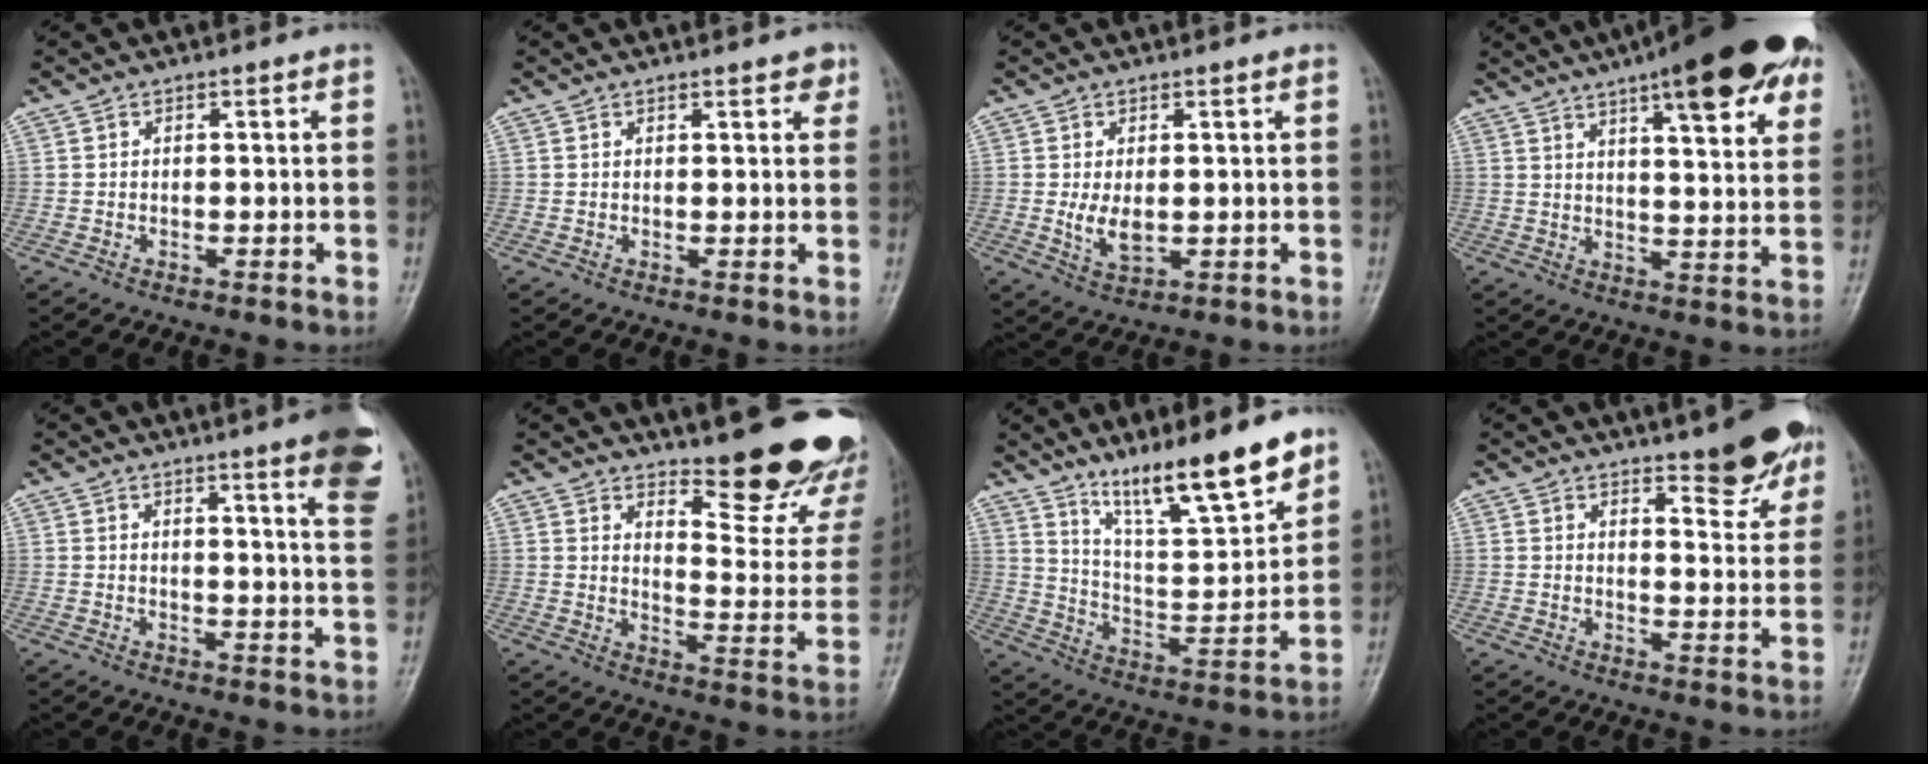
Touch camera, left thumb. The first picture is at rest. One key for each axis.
{"total": 2.4, "fx": 1.7, "fy": 1.0, "fz": 1.4, "tx": -0.006, "ty": -0.006, "tz": 0.018}
{"total": 4.3, "fx": 0.2, "fy": 2.4, "fz": 3.6, "tx": -0.062, "ty": -0.012, "tz": 0.012}
{"total": 22.6, "fx": 12.6, "fy": 5.7, "fz": 17.9, "tx": -0.231, "ty": -0.020, "tz": 0.168}
{"total": 12.3, "fx": 7.5, "fy": 1.4, "fz": 9.6, "tx": -0.101, "ty": -0.035, "tz": 0.078}
{"total": 20.0, "fx": 15.9, "fy": 5.5, "fz": 10.7, "tx": -0.098, "ty": -0.148, "tz": 0.203}
{"total": 16.7, "fx": 12.3, "fy": 3.1, "fz": 10.9, "tx": -0.154, "ty": -0.078, "tz": 0.218}
{"total": 10.6, "fx": 7.4, "fy": 3.2, "fz": 6.9, "tx": -0.061, "ty": -0.047, "tz": 0.096}